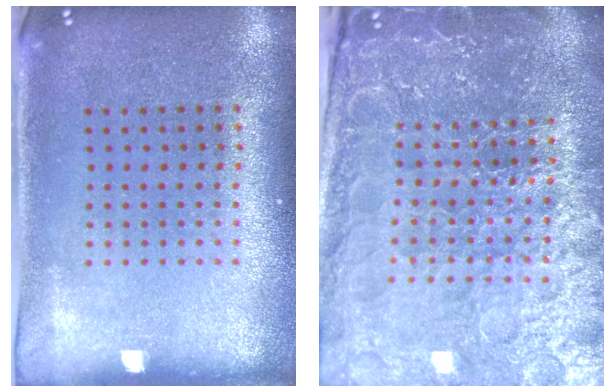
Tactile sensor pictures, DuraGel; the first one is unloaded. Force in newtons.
{"total": 5.7, "press": 5.2, "slide": 2.4}